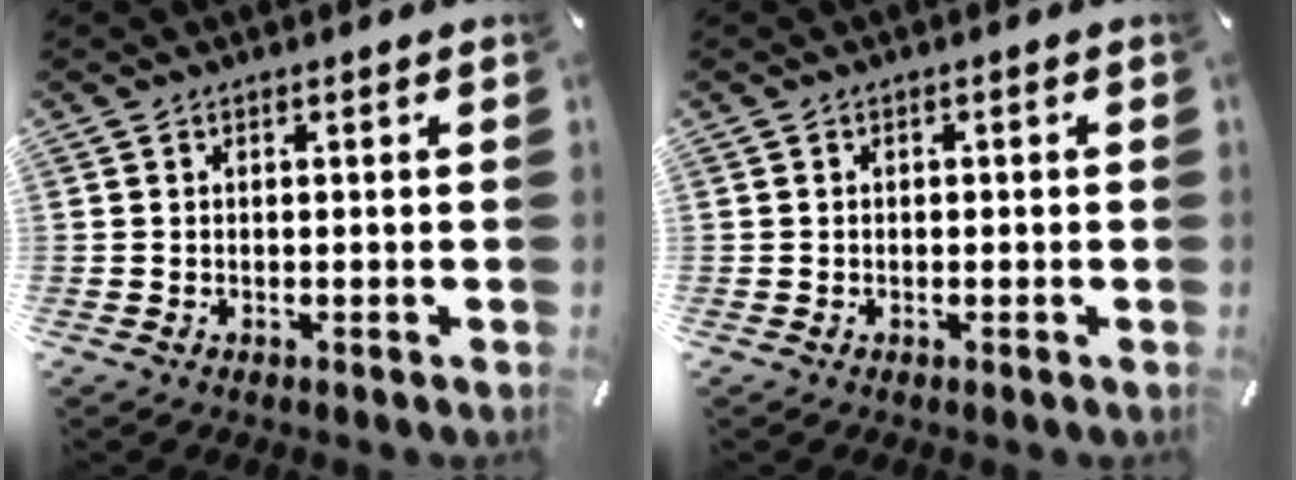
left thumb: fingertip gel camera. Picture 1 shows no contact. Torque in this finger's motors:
{"motor_torque": [-0.18, -0.19, 0.07, 0.00, 0.04]}